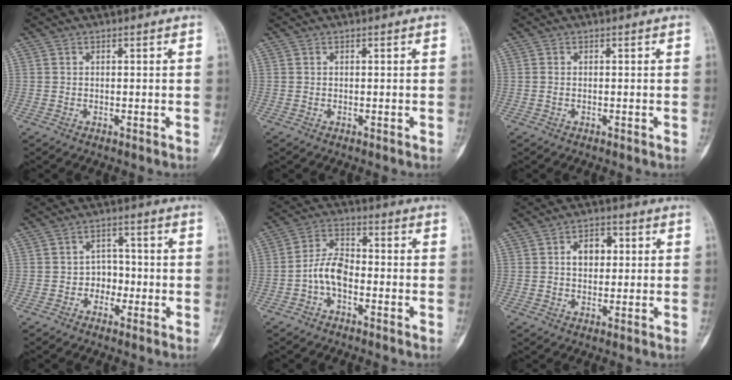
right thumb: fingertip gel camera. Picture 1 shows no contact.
{"total": 0.0}
{"total": 0.5, "force": [0.0, 0.3, 0.4], "torque": [-0.013, 0.000, 0.002]}
{"total": 3.9, "force": [-1.3, 3.3, 1.7], "torque": [0.007, 0.016, -0.030]}
{"total": 6.7, "force": [-2.2, 3.8, 5.0], "torque": [-0.090, 0.031, -0.052]}
{"total": 5.6, "force": [1.0, 4.0, 3.9], "torque": [-0.042, 0.010, 0.010]}